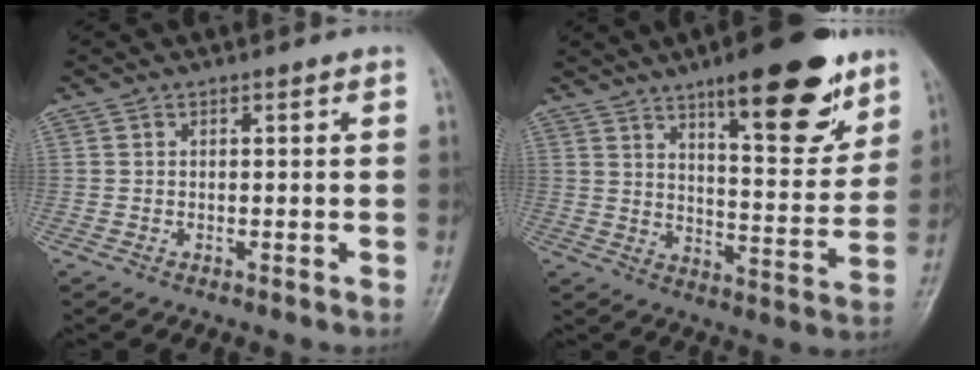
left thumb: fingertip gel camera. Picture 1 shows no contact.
{"total": 18.7, "force": [11.5, 5.8, 13.6], "torque": [-0.151, -0.062, 0.174]}